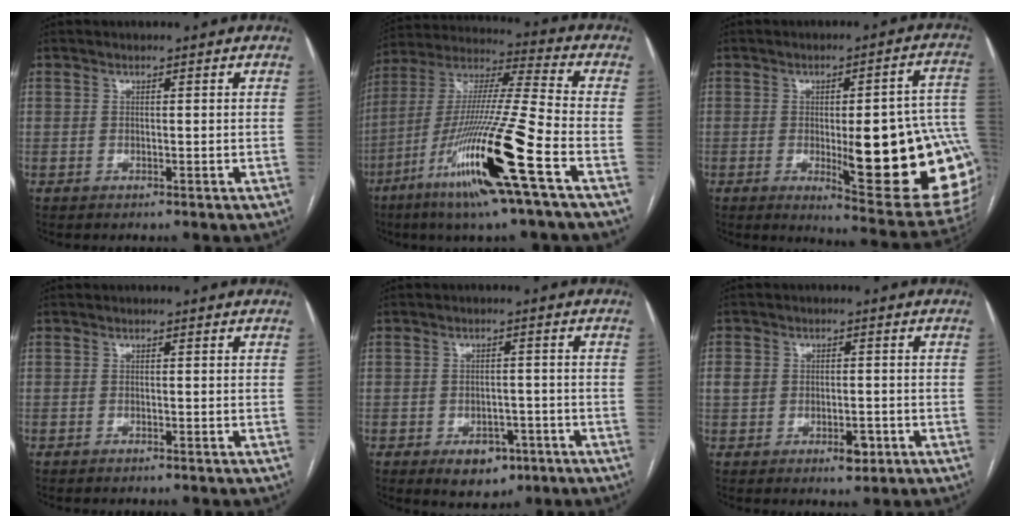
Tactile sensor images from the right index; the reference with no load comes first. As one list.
[{"total": 20.4, "force": [-9.2, -0.6, 18.2], "torque": [-0.379, -0.040, -0.179]}, {"total": 22.0, "force": [-3.0, 4.4, 21.4], "torque": [-0.183, 0.007, -0.020]}, {"total": 0.0}, {"total": 5.6, "force": [-3.0, 3.6, 3.1], "torque": [-0.036, 0.004, -0.033]}, {"total": 4.9, "force": [-1.2, 3.4, 3.3], "torque": [-0.049, 0.011, -0.008]}]